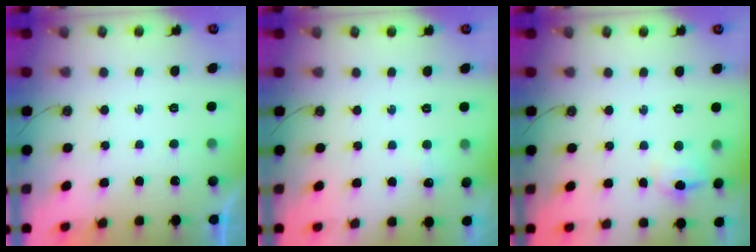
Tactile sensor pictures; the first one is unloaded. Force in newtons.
{"total": 4.5, "press": 3.8, "slide": 2.4}
{"total": 12.9, "press": 5.7, "slide": 11.5}